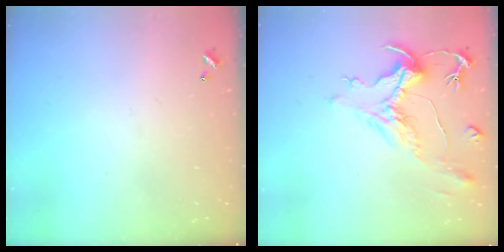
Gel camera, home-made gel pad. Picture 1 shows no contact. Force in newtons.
{"total": 1.7, "press": 1.3, "slide": 1.2}